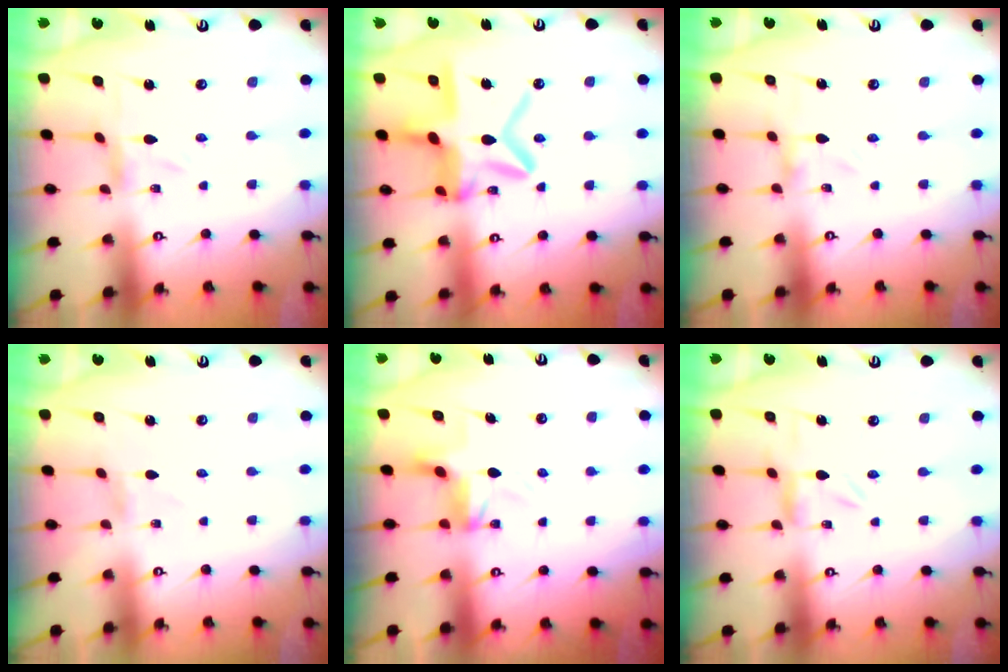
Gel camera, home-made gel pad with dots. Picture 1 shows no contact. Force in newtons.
{"total": 17.0, "press": 16.9, "slide": 1.3}
{"total": 0.0}
{"total": 0.8, "press": 0.8, "slide": 0.1}
{"total": 5.1, "press": 5.1, "slide": 0.1}
{"total": 2.0, "press": 1.9, "slide": 0.4}